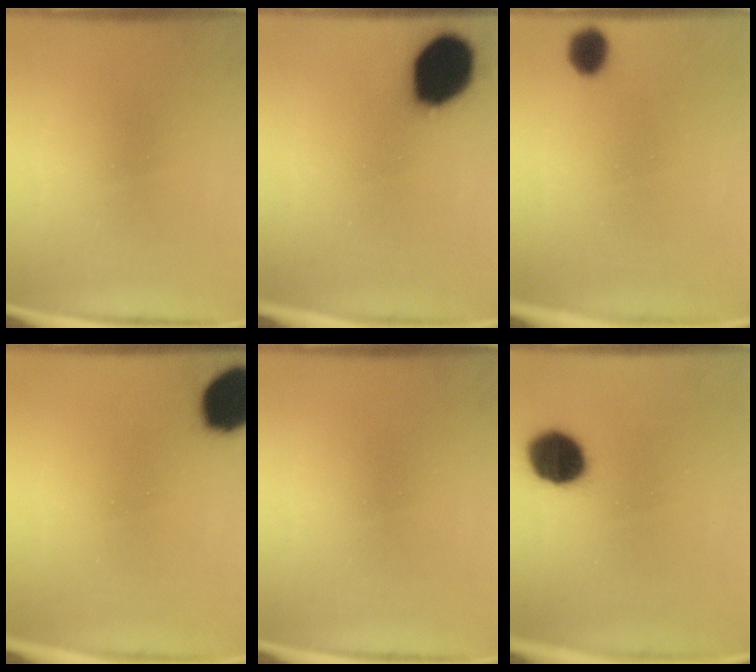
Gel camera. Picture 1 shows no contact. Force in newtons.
{"total": 17.1}
{"total": 2.3}
{"total": 13.4}
{"total": 0.0}
{"total": 10.9}